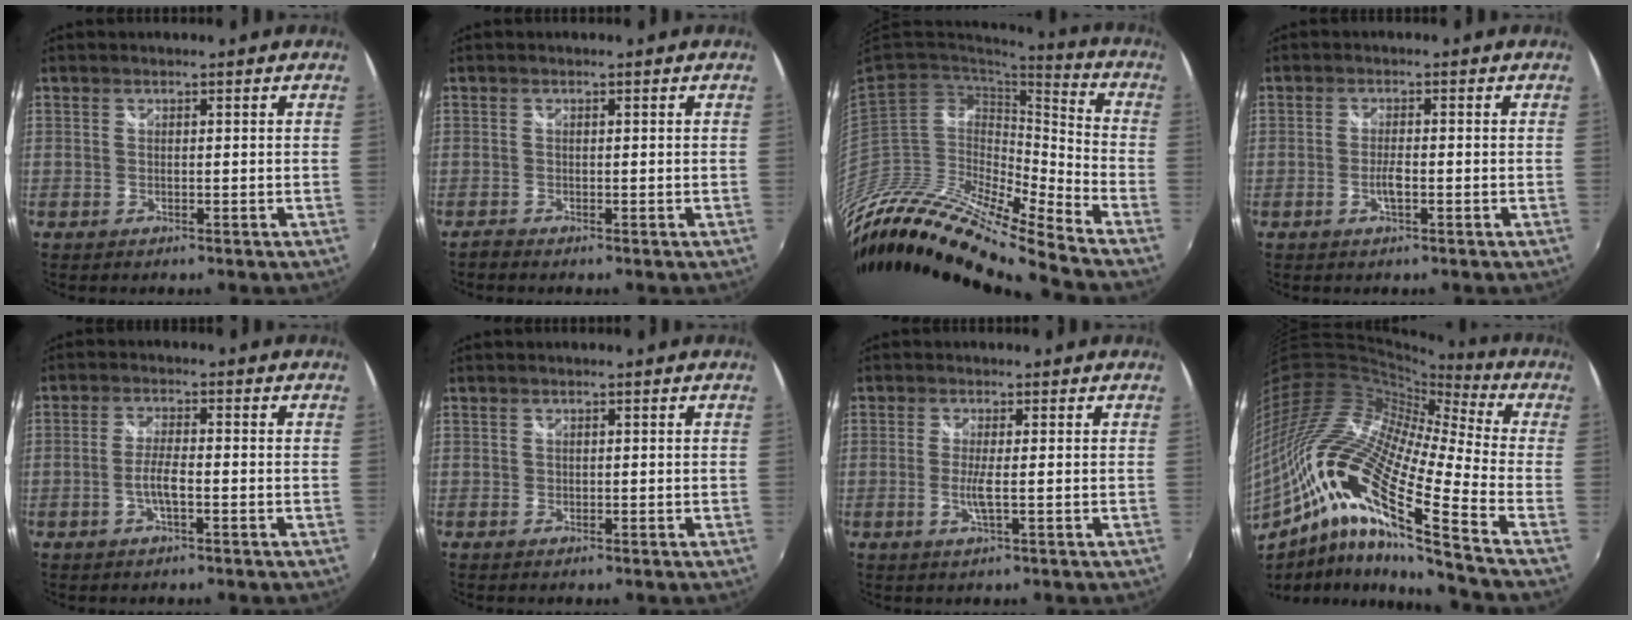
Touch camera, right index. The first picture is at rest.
{"total": 0.6, "force": [-0.6, 0.1, 0.0], "torque": [-0.002, -0.004, -0.015]}
{"total": 21.2, "force": [-17.4, 2.7, 11.9], "torque": [-0.220, -0.031, -0.335]}
{"total": 2.1, "force": [-0.9, 0.5, 1.9], "torque": [-0.044, 0.002, -0.018]}
{"total": 3.3, "force": [-1.3, 0.4, 3.1], "torque": [-0.068, 0.005, -0.024]}
{"total": 0.0}
{"total": 2.6, "force": [-0.5, -0.3, 2.5], "torque": [-0.052, -0.004, -0.011]}
{"total": 25.7, "force": [-9.3, 4.5, 23.5], "torque": [-0.394, -0.063, -0.194]}